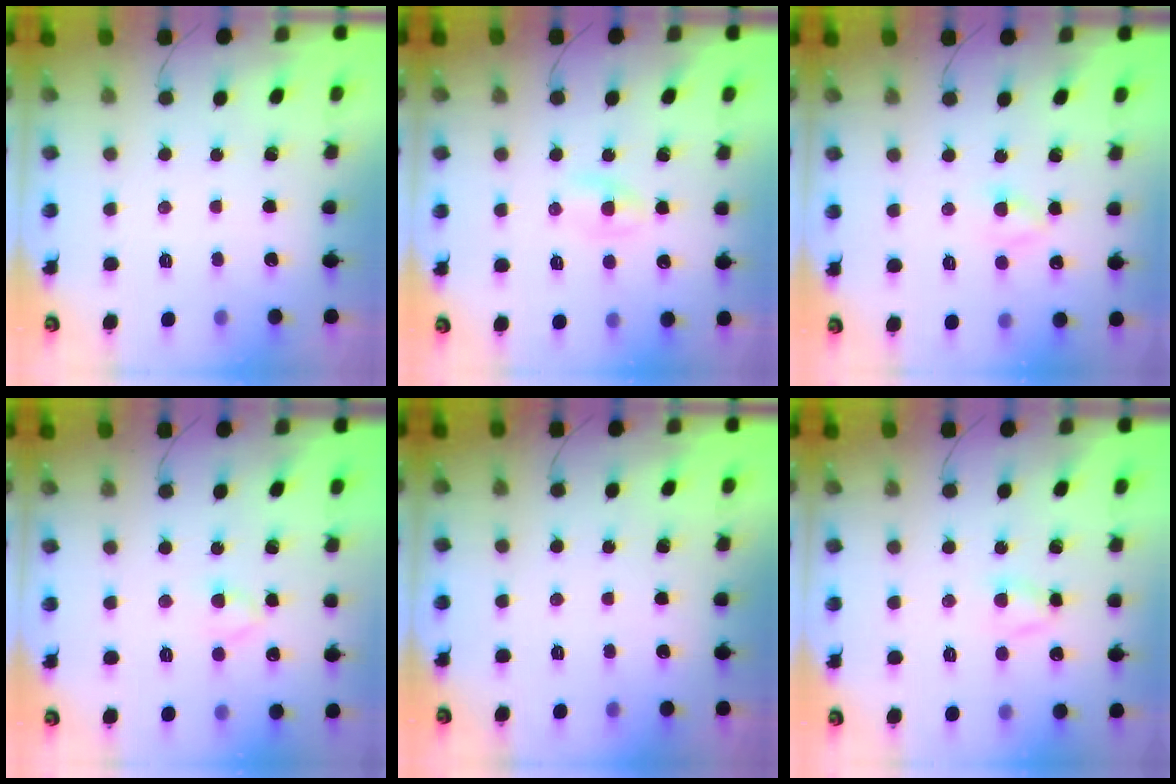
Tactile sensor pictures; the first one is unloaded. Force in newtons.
{"total": 1.8, "press": 1.5, "slide": 0.9}
{"total": 2.1, "press": 1.9, "slide": 0.8}
{"total": 2.4, "press": 2.1, "slide": 1.1}
{"total": 0.0}
{"total": 3.5, "press": 3.4, "slide": 0.7}